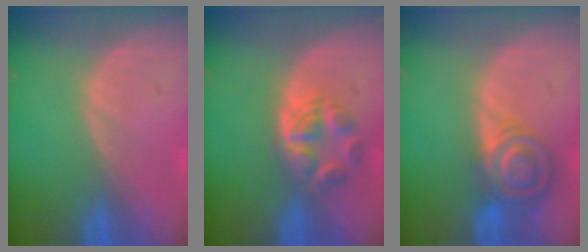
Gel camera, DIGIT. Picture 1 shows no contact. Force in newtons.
{"total": 6.1, "press": 5.1, "slide": 3.3}
{"total": 7.1, "press": 6.2, "slide": 3.5}